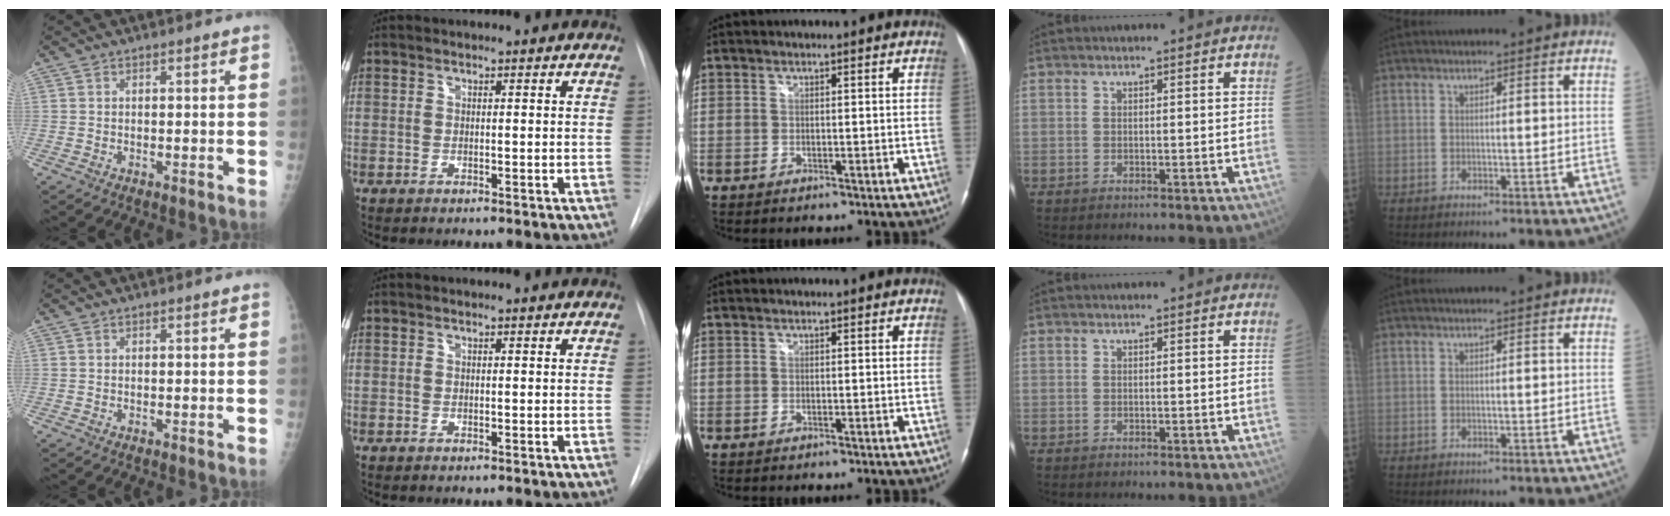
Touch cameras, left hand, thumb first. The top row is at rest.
{}